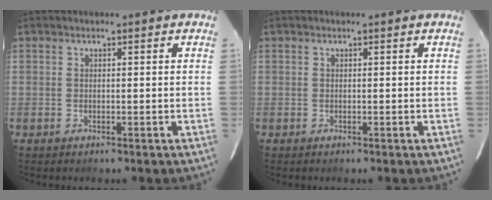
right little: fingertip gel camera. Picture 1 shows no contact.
{"total": 0.0}